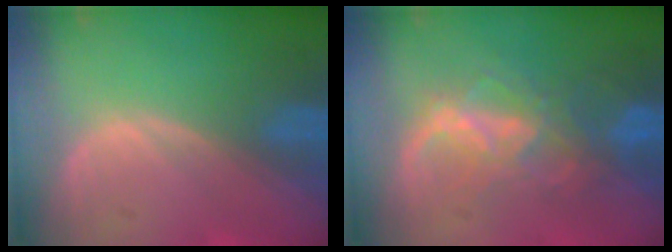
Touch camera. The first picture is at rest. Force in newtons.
{"total": 8.7, "press": 7.5, "slide": 4.3}